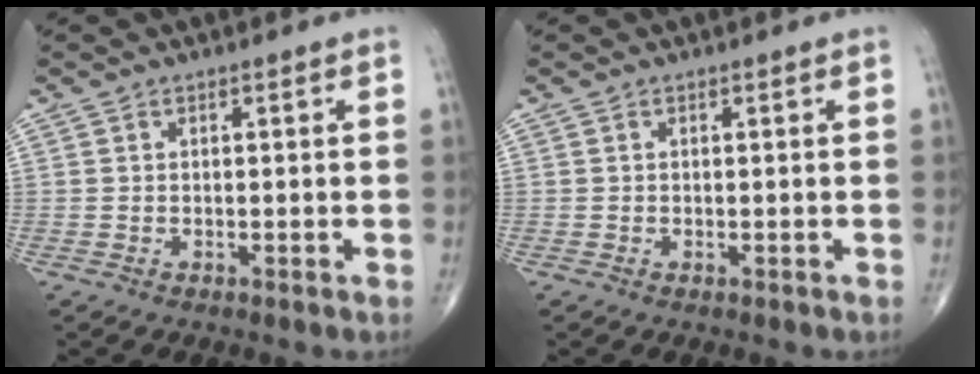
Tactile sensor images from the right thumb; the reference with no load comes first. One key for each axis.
{"total": 0.0}